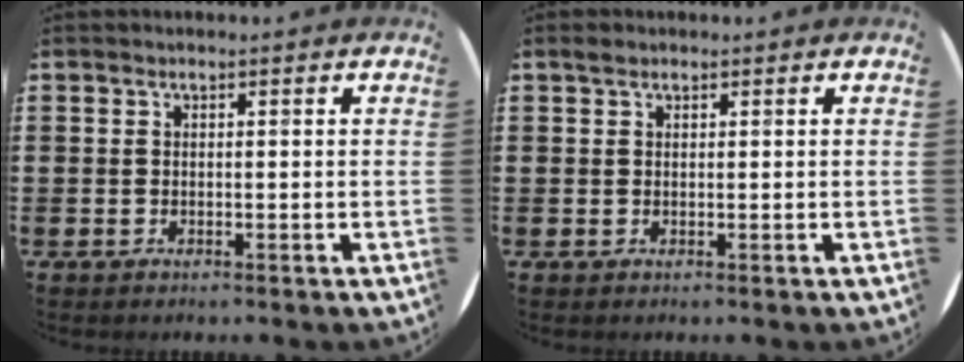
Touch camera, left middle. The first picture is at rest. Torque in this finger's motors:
{"motor_torque": [0.41, -0.15, 0.00, 0.00]}